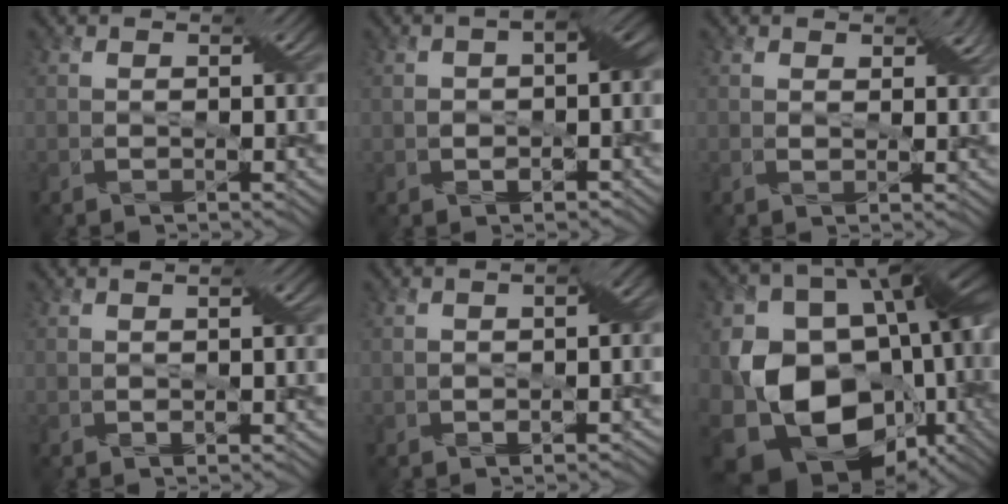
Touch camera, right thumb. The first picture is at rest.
{"total": 5.8, "force": [-0.6, 3.1, 4.8], "torque": [-0.074, 0.003, -0.012]}
{"total": 3.0, "force": [1.5, 1.7, 1.9], "torque": [-0.031, -0.001, 0.025]}
{"total": 1.7, "force": [0.1, 0.6, 1.6], "torque": [-0.028, 0.004, 0.004]}
{"total": 3.5, "force": [-0.7, 1.7, 3.1], "torque": [-0.048, -0.001, -0.009]}
{"total": 19.4, "force": [-4.1, 14.8, 11.9], "torque": [-0.241, -0.027, -0.058]}